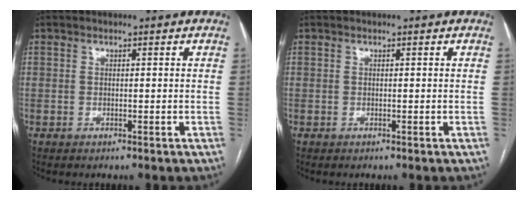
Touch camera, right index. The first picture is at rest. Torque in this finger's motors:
{"motor_torque": [0.00, 0.00, 0.00, 0.00]}